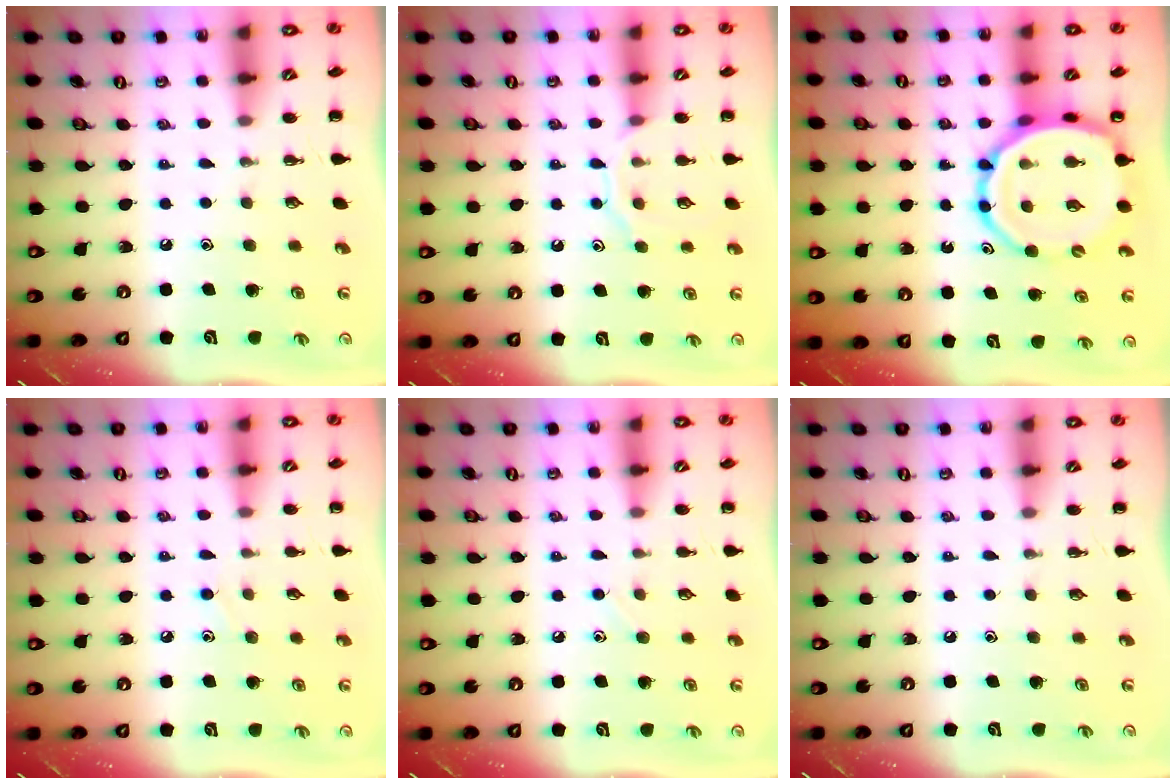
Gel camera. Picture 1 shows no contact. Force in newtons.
{"total": 8.5, "press": 8.4, "slide": 0.6}
{"total": 13.5, "press": 13.0, "slide": 3.5}
{"total": 5.3, "press": 5.0, "slide": 1.9}
{"total": 4.5, "press": 4.2, "slide": 1.6}
{"total": 0.0}